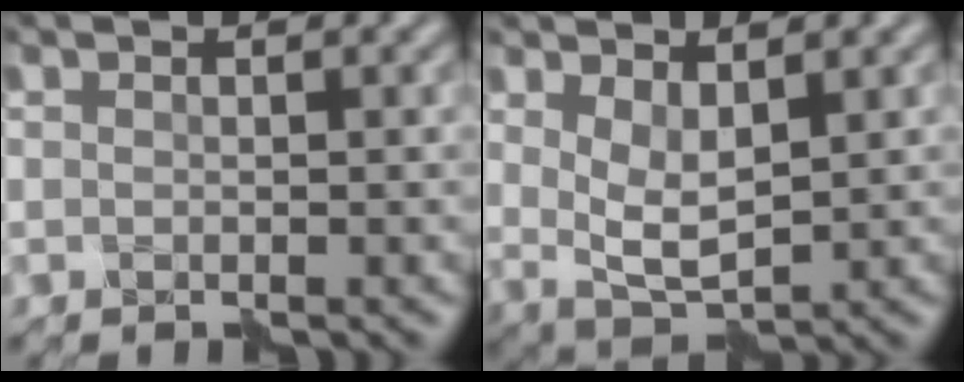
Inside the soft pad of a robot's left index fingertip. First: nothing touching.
{"total": 3.3, "force": [1.0, 1.4, 2.8], "torque": [-0.065, -0.011, 0.021]}